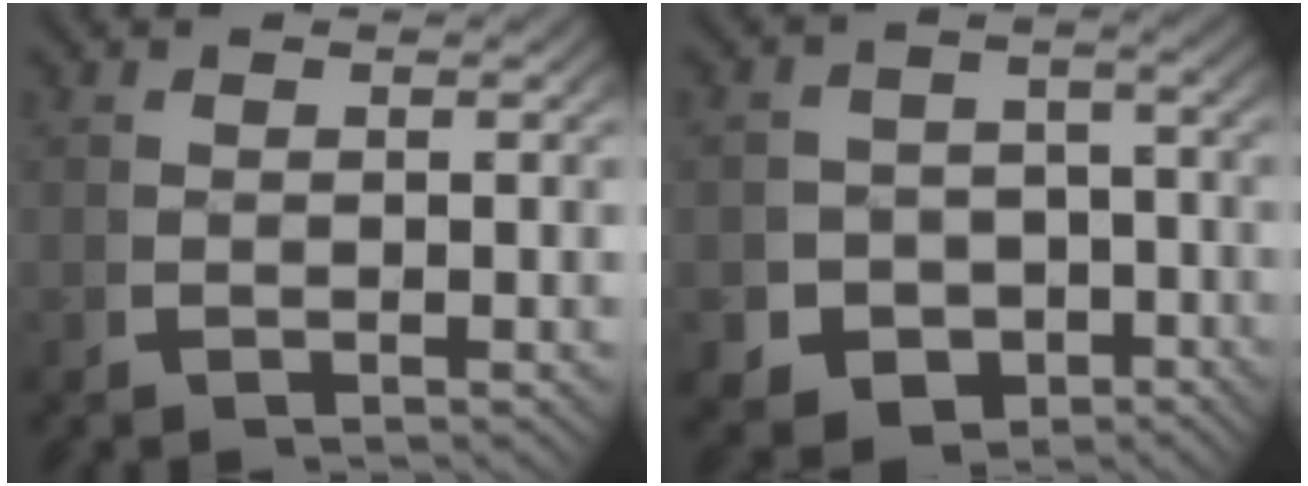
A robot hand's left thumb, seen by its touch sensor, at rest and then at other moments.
{"total": 10.2, "force": [-4.7, 8.3, 3.6], "torque": [-0.060, -0.052, -0.064]}